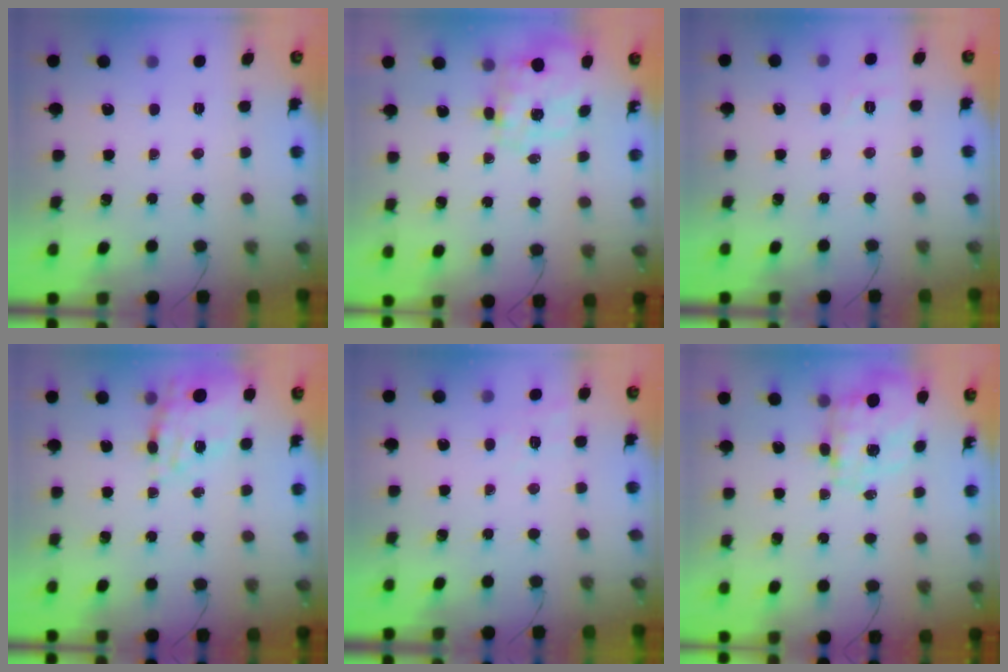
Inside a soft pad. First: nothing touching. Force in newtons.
{"total": 9.9, "press": 9.8, "slide": 1.5}
{"total": 6.6, "press": 6.3, "slide": 2.0}
{"total": 12.3, "press": 11.7, "slide": 3.6}
{"total": 8.5, "press": 8.2, "slide": 2.1}
{"total": 11.0, "press": 10.9, "slide": 1.4}